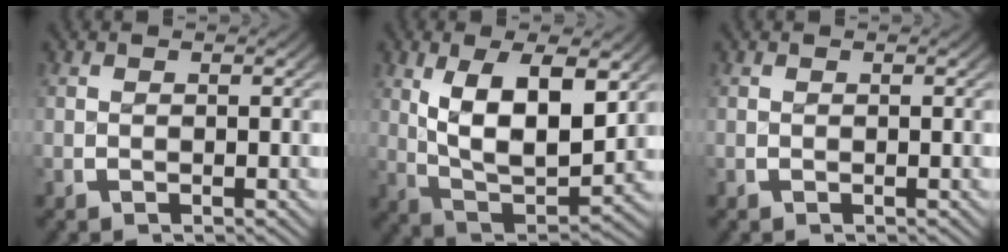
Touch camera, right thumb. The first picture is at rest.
{"total": 10.8, "force": [-0.1, 6.1, 9.0], "torque": [-0.182, -0.040, 0.020]}
{"total": 0.0}